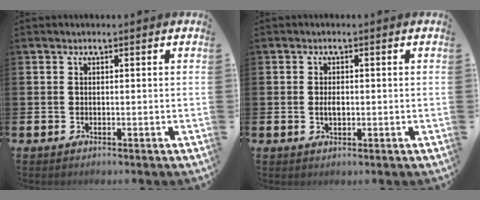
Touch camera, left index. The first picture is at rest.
{"total": 1.7, "force": [-0.1, 0.9, 1.4], "torque": [-0.023, 0.003, -0.003]}